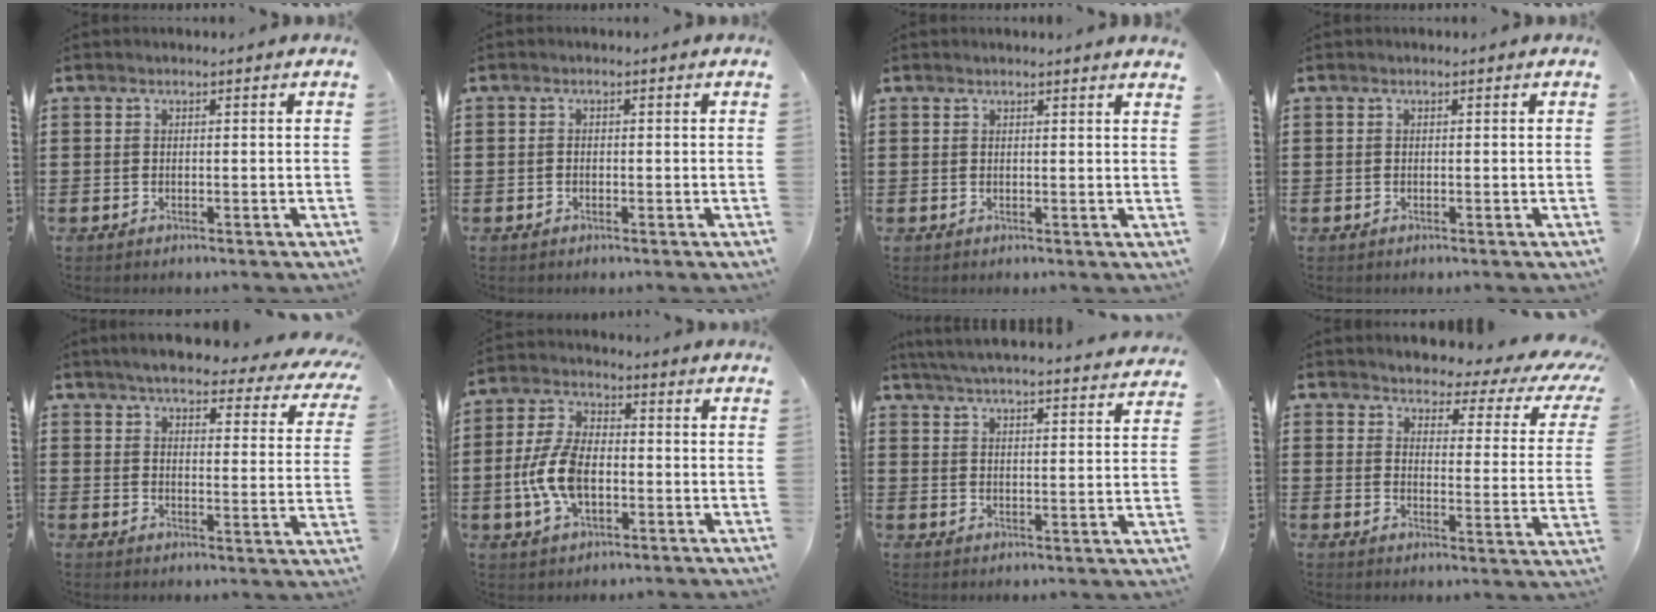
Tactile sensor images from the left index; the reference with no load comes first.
{"total": 0.7, "force": [-0.5, 0.5, 0.2], "torque": [-0.007, 0.000, -0.010]}
{"total": 1.1, "force": [1.0, -0.2, 0.5], "torque": [-0.009, -0.004, 0.020]}
{"total": 0.0}
{"total": 5.3, "force": [4.9, 0.4, 2.0], "torque": [-0.060, -0.026, 0.084]}
{"total": 8.8, "force": [-1.7, 4.8, 7.2], "torque": [-0.171, -0.001, -0.037]}
{"total": 5.3, "force": [5.1, -0.6, 1.2], "torque": [-0.044, -0.034, 0.089]}
{"total": 3.4, "force": [3.0, 1.0, 1.2], "torque": [-0.038, -0.026, 0.044]}